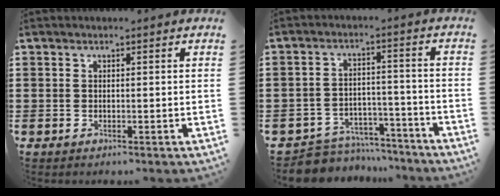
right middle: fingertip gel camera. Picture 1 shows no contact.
{"total": 6.0, "force": [-5.9, 1.2, 0.3], "torque": [-0.010, 0.018, -0.120]}